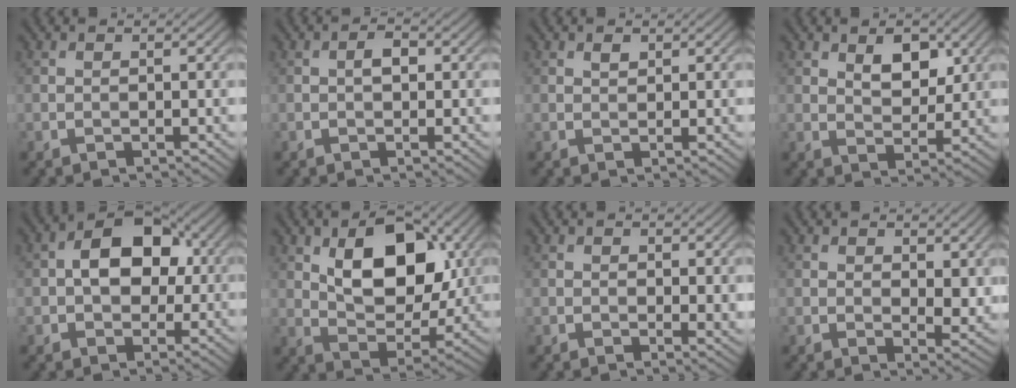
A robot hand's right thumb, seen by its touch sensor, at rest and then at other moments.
{"total": 1.6, "force": [0.1, 0.9, 1.4], "torque": [-0.022, 0.005, -0.001]}
{"total": 1.0, "force": [0.6, 0.5, 0.5], "torque": [-0.010, -0.003, 0.012]}
{"total": 4.8, "force": [2.3, 2.7, 3.3], "torque": [-0.054, -0.006, 0.036]}
{"total": 8.2, "force": [0.8, 5.5, 6.0], "torque": [-0.094, 0.009, 0.007]}
{"total": 11.9, "force": [3.8, 7.0, 8.9], "torque": [-0.150, -0.007, 0.063]}
{"total": 2.1, "force": [0.8, 1.1, 1.6], "torque": [-0.023, -0.007, 0.018]}
{"total": 5.1, "force": [1.7, 2.7, 3.9], "torque": [-0.062, -0.009, 0.034]}